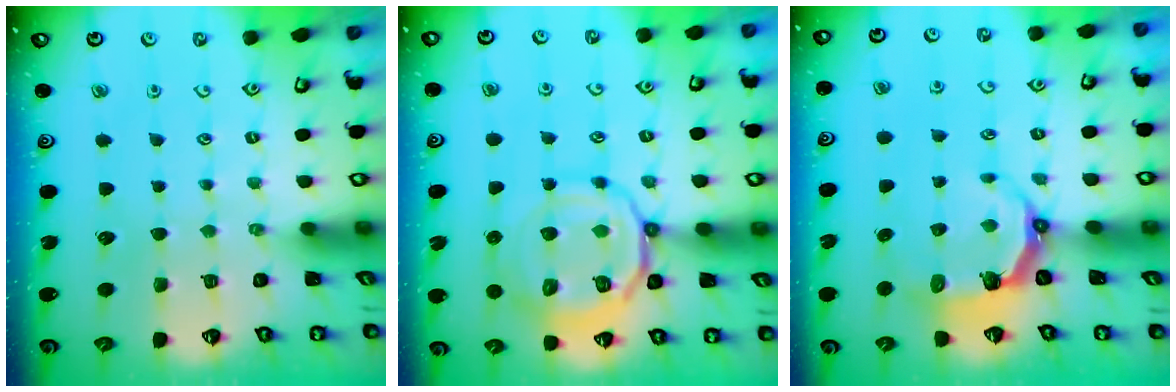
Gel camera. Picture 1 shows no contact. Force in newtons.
{"total": 13.7, "press": 13.6, "slide": 1.7}
{"total": 4.9, "press": 3.2, "slide": 3.7}